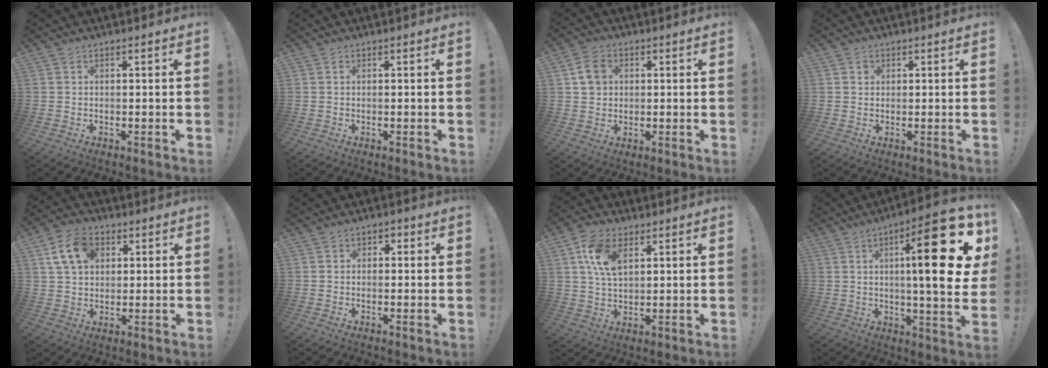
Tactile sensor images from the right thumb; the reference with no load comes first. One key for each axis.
{"total": 0.0}
{"total": 6.6, "fx": 2.0, "fy": 5.5, "fz": 3.1, "tx": -0.045, "ty": 0.009, "tz": 0.040}
{"total": 1.4, "fx": 0.6, "fy": 1.3, "fz": 0.2, "tx": 0.001, "ty": -0.001, "tz": 0.011}
{"total": 11.3, "fx": 4.3, "fy": 8.0, "fz": 6.7, "tx": -0.108, "ty": 0.003, "tz": 0.085}
{"total": 1.9, "fx": -0.6, "fy": 1.6, "fz": 0.8, "tx": -0.006, "ty": 0.007, "tz": -0.014}
{"total": 11.0, "fx": 4.3, "fy": 6.6, "fz": 7.6, "tx": -0.150, "ty": 0.000, "tz": 0.081}
{"total": 22.1, "fx": 5.3, "fy": 4.5, "fz": 20.9, "tx": -0.299, "ty": -0.027, "tz": 0.067}